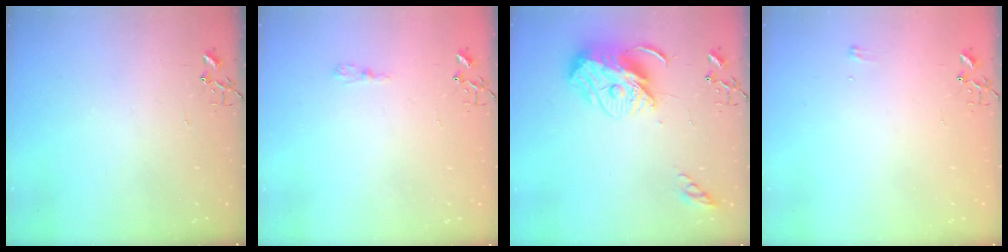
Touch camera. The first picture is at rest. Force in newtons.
{"total": 5.9, "press": 5.9, "slide": 0.6}
{"total": 13.5, "press": 13.4, "slide": 1.2}
{"total": 4.3, "press": 4.3, "slide": 0.5}